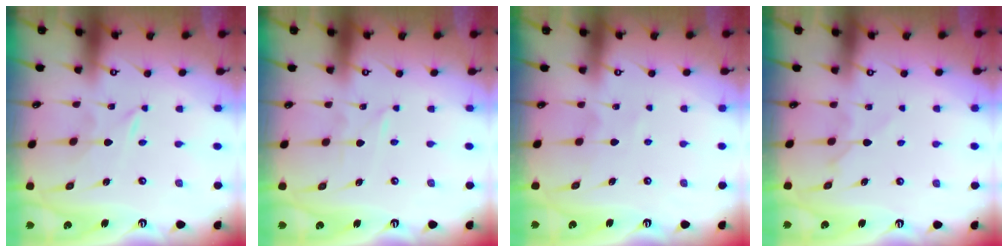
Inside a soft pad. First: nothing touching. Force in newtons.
{"total": 0.6, "press": 0.6, "slide": 0.0}
{"total": 3.7, "press": 3.6, "slide": 0.5}
{"total": 5.5, "press": 5.4, "slide": 0.8}